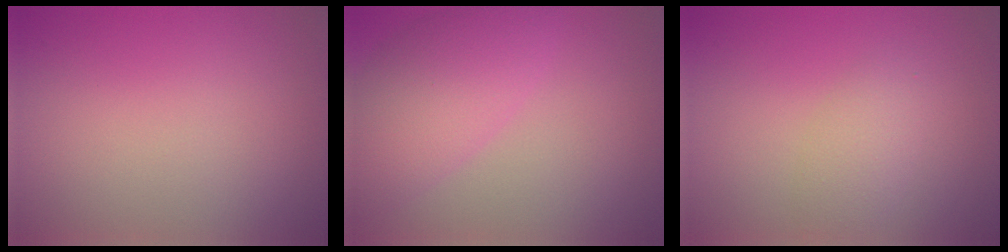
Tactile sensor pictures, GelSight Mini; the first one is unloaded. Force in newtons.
{"total": 5.8, "press": 5.8, "slide": 0.2}
{"total": 2.1, "press": 2.1, "slide": 0.1}